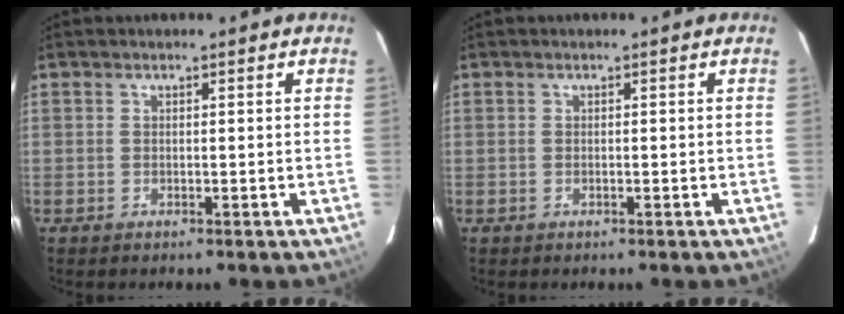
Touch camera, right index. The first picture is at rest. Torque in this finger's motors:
{"motor_torque": [0.05, 0.01, 0.01, 0.01]}